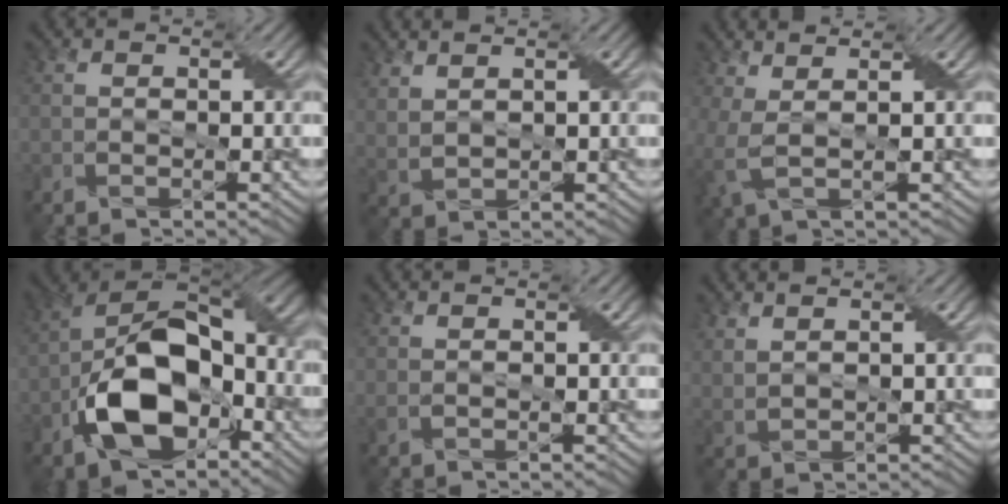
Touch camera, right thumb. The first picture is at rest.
{"total": 3.0, "force": [2.3, 0.9, 1.6], "torque": [-0.044, 0.004, 0.045]}
{"total": 3.5, "force": [1.4, 0.8, 3.1], "torque": [-0.077, 0.009, 0.025]}
{"total": 15.3, "force": [-5.4, 9.0, 11.1], "torque": [-0.211, -0.018, -0.111]}
{"total": 0.7, "force": [0.4, 0.1, 0.5], "torque": [-0.015, 0.004, 0.008]}
{"total": 2.5, "force": [2.0, 0.7, 1.4], "torque": [-0.034, 0.002, 0.038]}